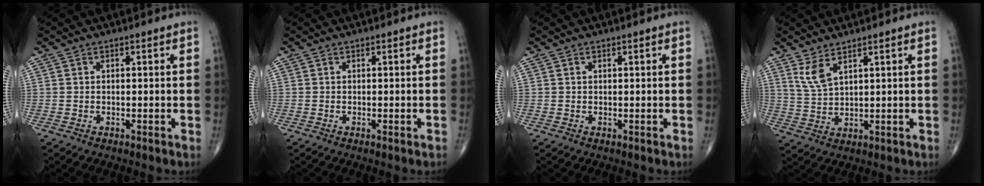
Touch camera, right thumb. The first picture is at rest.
{"total": 0.7, "force": [-0.3, 0.0, 0.6], "torque": [-0.011, -0.002, -0.003]}
{"total": 0.0}
{"total": 4.5, "force": [2.9, 1.4, 3.1], "torque": [-0.069, -0.020, 0.068]}